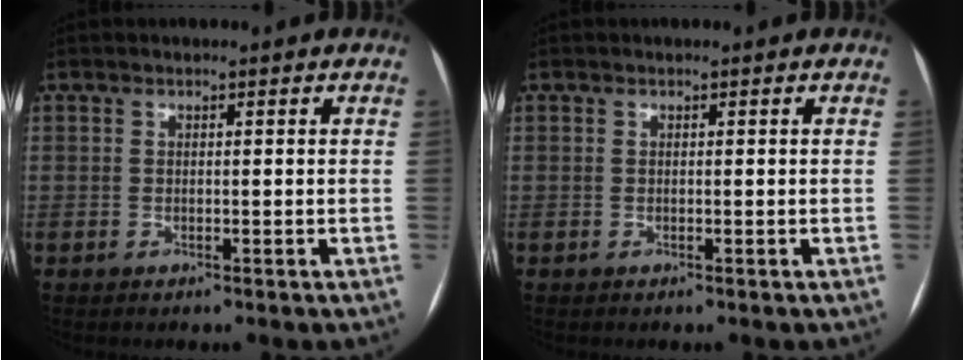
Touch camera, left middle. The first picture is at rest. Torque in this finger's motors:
{"motor_torque": [0.02, 0.02, 0.00, 0.00]}